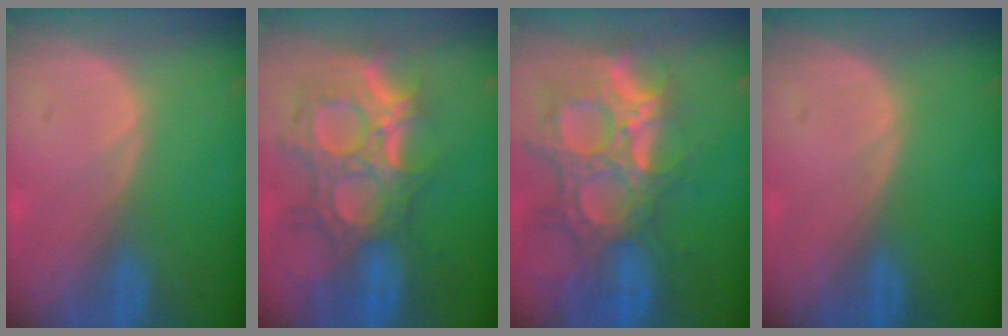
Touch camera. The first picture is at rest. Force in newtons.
{"total": 11.9, "press": 10.7, "slide": 5.3}
{"total": 13.9, "press": 11.7, "slide": 7.5}
{"total": 0.0}